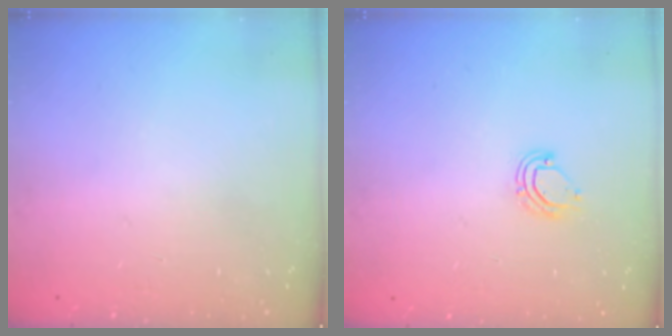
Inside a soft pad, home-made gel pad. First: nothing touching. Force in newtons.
{"total": 6.5, "press": 6.5, "slide": 1.1}